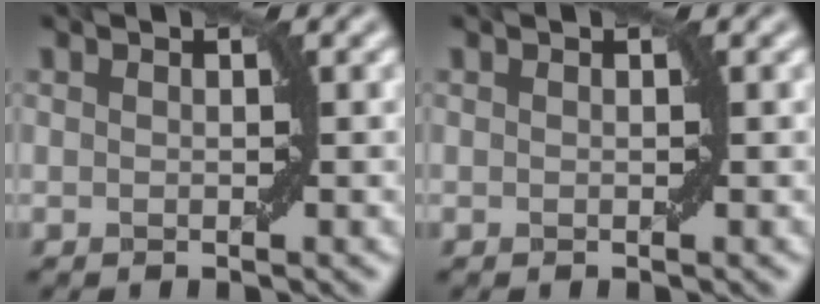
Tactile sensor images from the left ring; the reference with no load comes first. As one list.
[{"total": 0.0}]